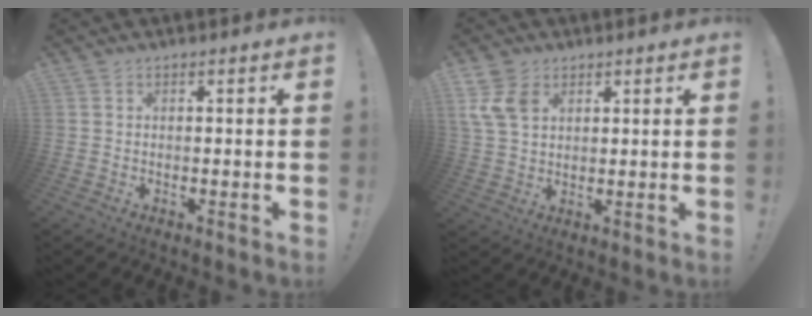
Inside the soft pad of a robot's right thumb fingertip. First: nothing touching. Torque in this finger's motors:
{"motor_torque": [0.00, 0.24, 0.15, 0.67, 0.25]}